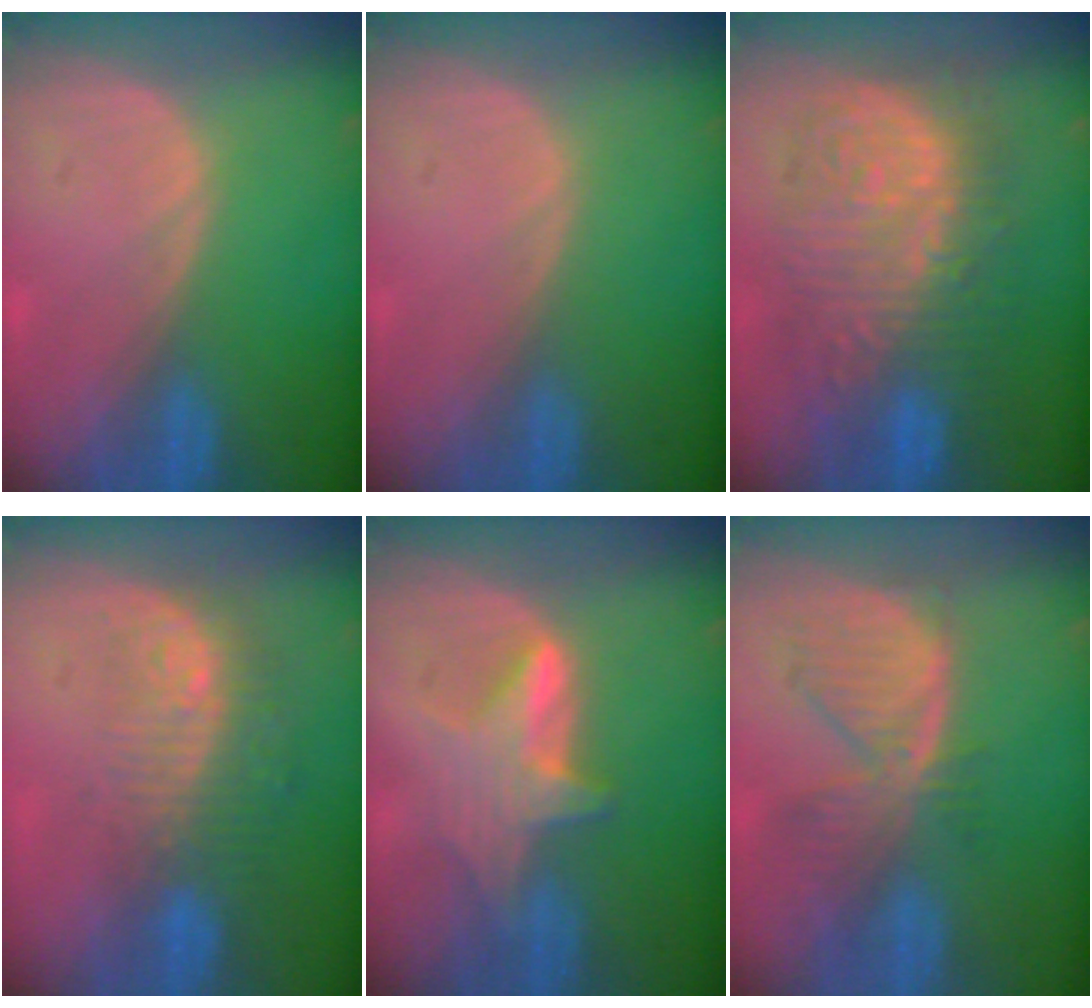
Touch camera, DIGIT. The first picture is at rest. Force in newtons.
{"total": 0.0}
{"total": 13.4, "press": 13.3, "slide": 1.4}
{"total": 9.9, "press": 8.3, "slide": 5.3}
{"total": 5.9, "press": 5.8, "slide": 0.8}
{"total": 7.7, "press": 6.8, "slide": 3.4}